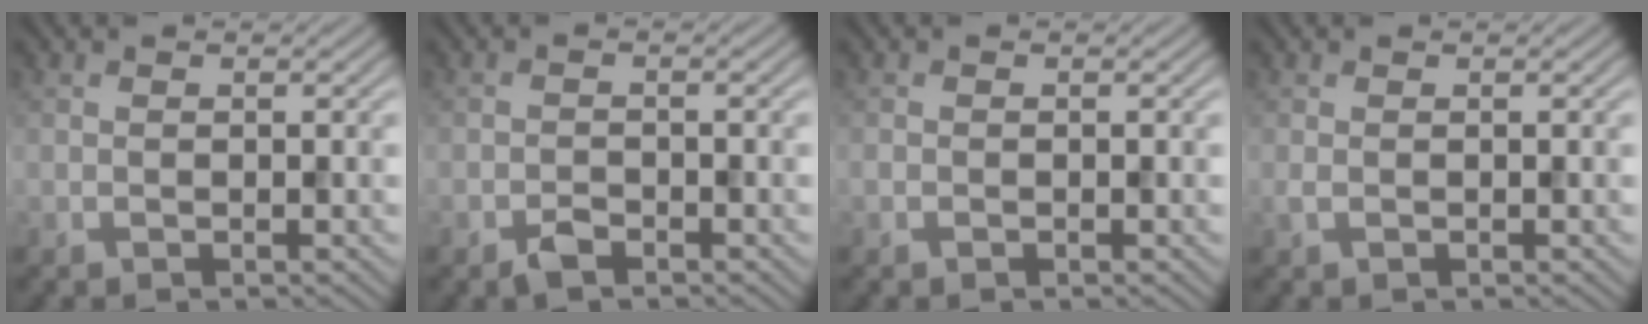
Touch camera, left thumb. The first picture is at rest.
{"total": 1.7, "force": [-1.3, 0.7, 0.8], "torque": [-0.013, 0.000, -0.028]}
{"total": 0.5, "force": [-0.3, 0.4, 0.2], "torque": [-0.006, -0.002, -0.005]}
{"total": 0.7, "force": [0.0, 0.2, 0.6], "torque": [-0.017, 0.000, 0.000]}